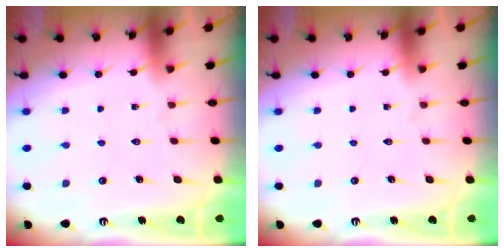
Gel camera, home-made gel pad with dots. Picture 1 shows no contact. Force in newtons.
{"total": 0.0}